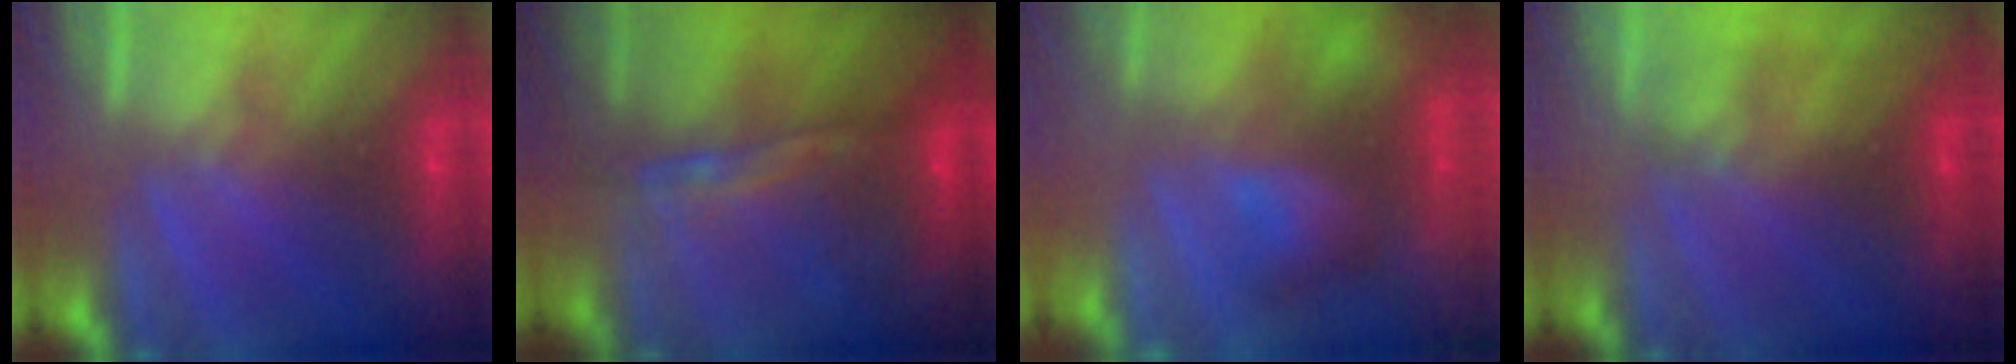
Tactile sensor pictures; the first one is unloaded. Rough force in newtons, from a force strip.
{"total": 7.0}
{"total": 7.3}
{"total": 3.2}